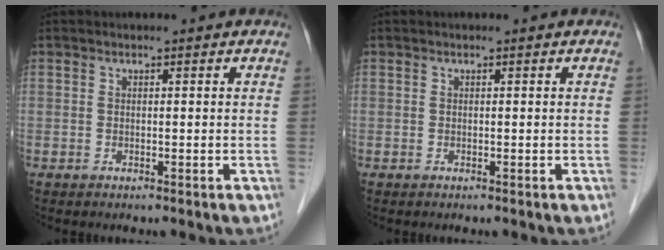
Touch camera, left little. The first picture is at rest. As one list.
[{"total": 0.0}]